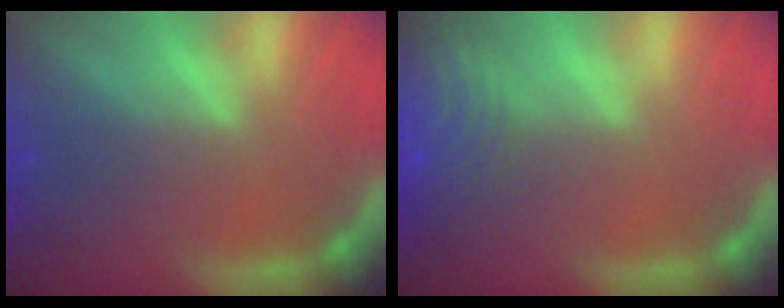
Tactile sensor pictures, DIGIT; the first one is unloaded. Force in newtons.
{"total": 10.0}